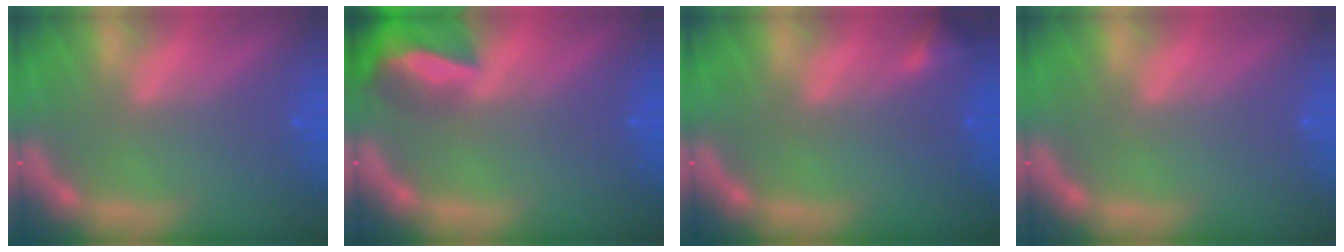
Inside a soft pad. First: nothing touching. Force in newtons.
{"total": 7.9}
{"total": 1.4}
{"total": 0.0}